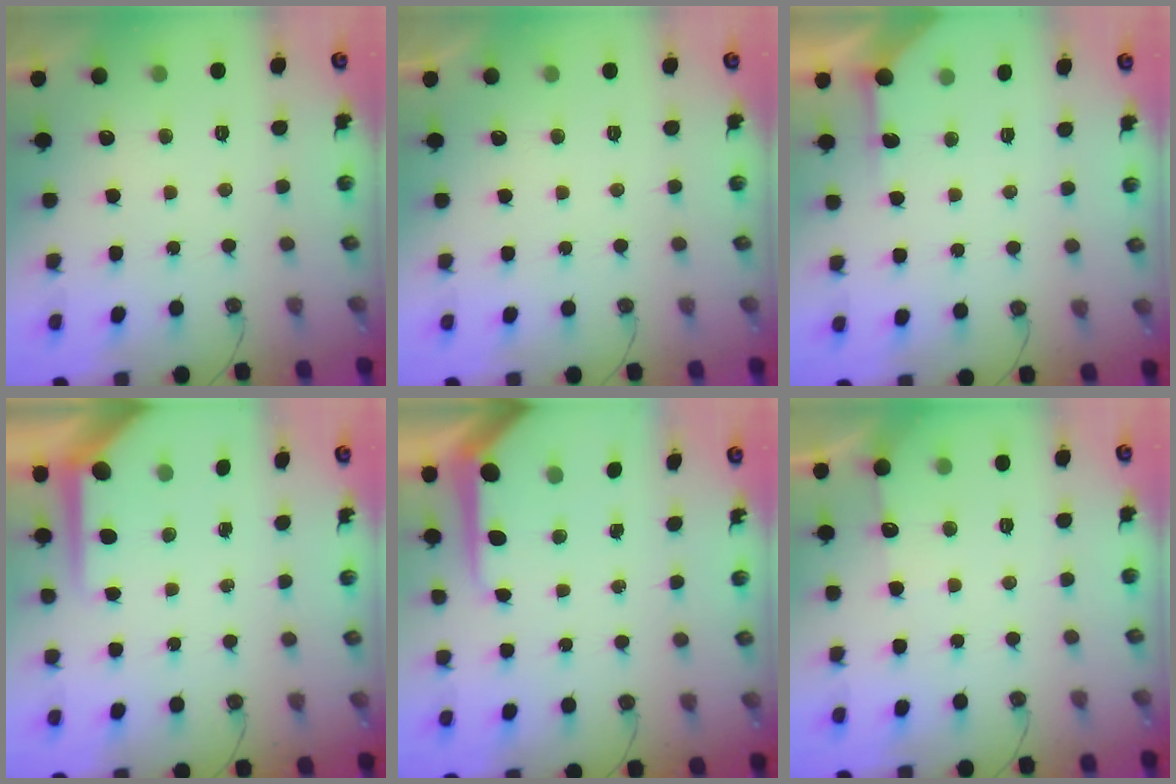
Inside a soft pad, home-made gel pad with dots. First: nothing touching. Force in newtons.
{"total": 0.0}
{"total": 2.3, "press": 2.2, "slide": 0.3}
{"total": 7.8, "press": 7.7, "slide": 0.8}
{"total": 7.1, "press": 7.0, "slide": 0.8}
{"total": 2.9, "press": 2.8, "slide": 0.4}